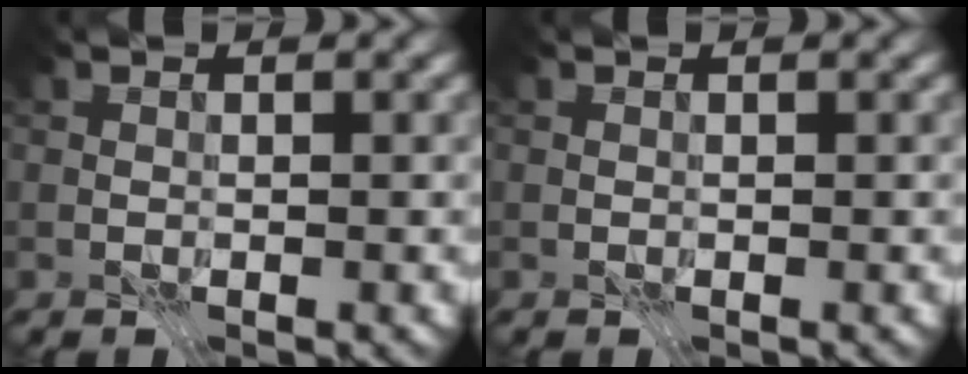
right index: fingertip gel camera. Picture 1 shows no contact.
{"total": 0.0}